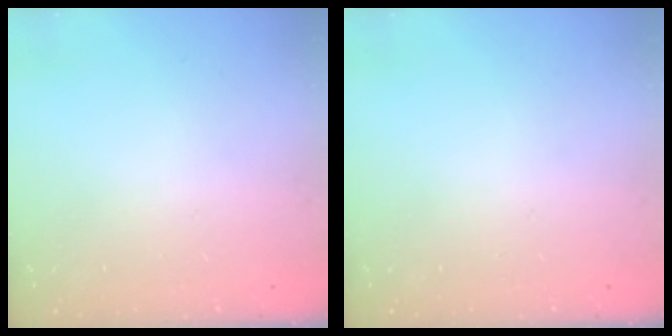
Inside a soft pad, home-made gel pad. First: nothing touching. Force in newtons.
{"total": 0.0}